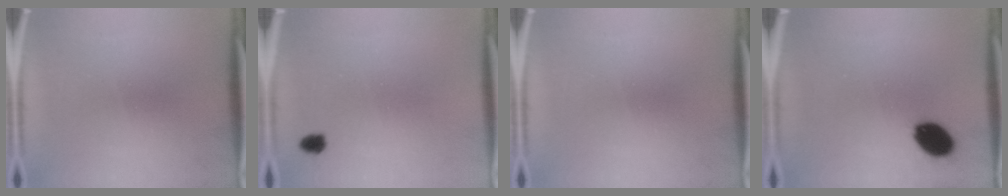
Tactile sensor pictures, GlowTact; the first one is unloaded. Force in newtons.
{"total": 1.8}
{"total": 0.0}
{"total": 9.9}